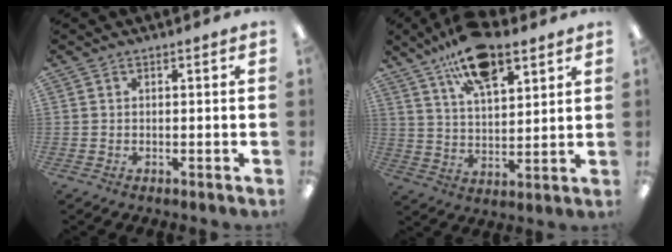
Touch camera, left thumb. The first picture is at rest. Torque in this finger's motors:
{"motor_torque": [0.22, 0.22, 1.67, -1.09, 0.14]}